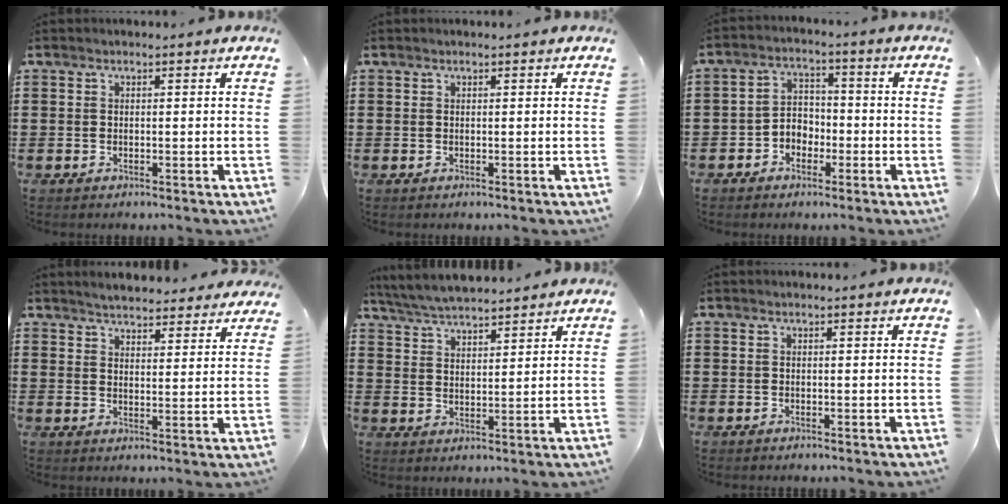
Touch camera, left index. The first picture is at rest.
{"total": 0.0}
{"total": 3.7, "force": [-2.4, 2.6, 1.0], "torque": [-0.026, 0.011, -0.052]}
{"total": 4.2, "force": [4.2, 0.3, 0.5], "torque": [-0.024, -0.015, 0.077]}
{"total": 5.1, "force": [5.0, 0.4, 1.0], "torque": [-0.039, -0.015, 0.092]}
{"total": 0.0}